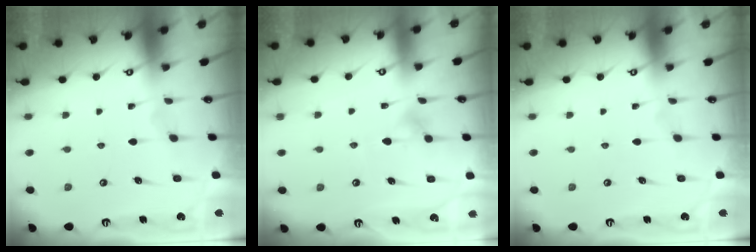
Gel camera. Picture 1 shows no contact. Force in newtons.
{"total": 4.9, "press": 4.7, "slide": 1.4}
{"total": 0.0}